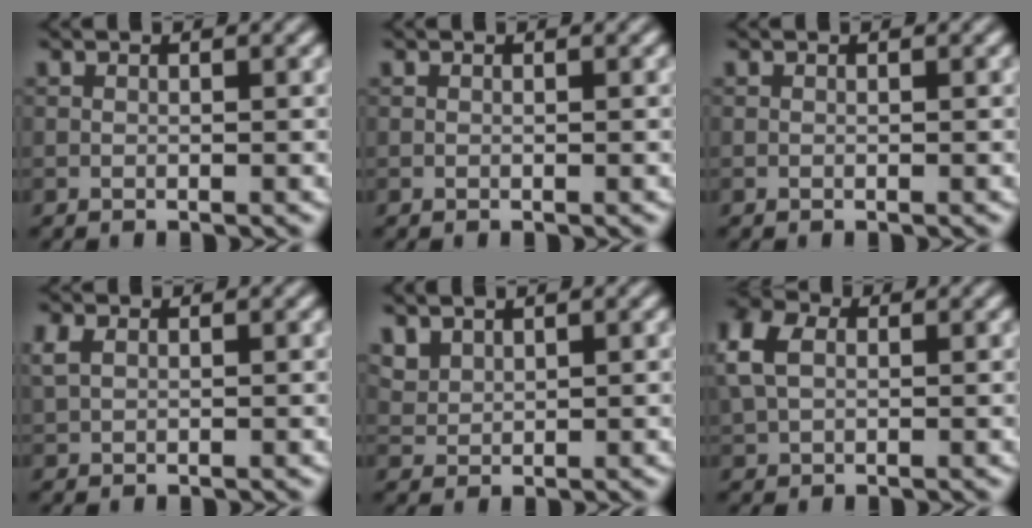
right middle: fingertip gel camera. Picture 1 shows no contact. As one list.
[{"total": 0.0}, {"total": 0.0}, {"total": 1.6, "force": [0.7, 1.1, 1.1], "torque": [-0.030, 0.004, 0.015]}, {"total": 2.2, "force": [1.7, 1.2, 0.8], "torque": [-0.025, -0.003, 0.044]}, {"total": 5.0, "force": [1.2, 3.6, 3.3], "torque": [-0.104, 0.018, 0.018]}]